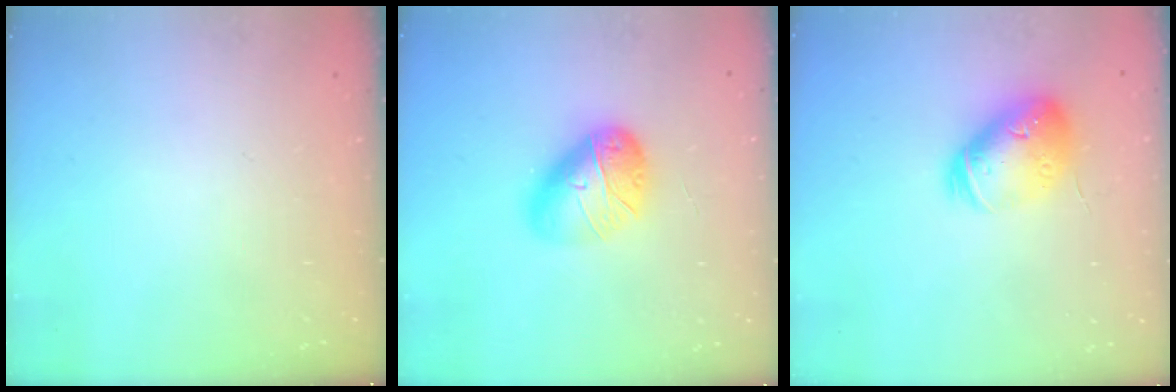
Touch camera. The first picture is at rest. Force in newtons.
{"total": 13.5, "press": 13.5, "slide": 0.7}
{"total": 16.6, "press": 16.5, "slide": 2.3}